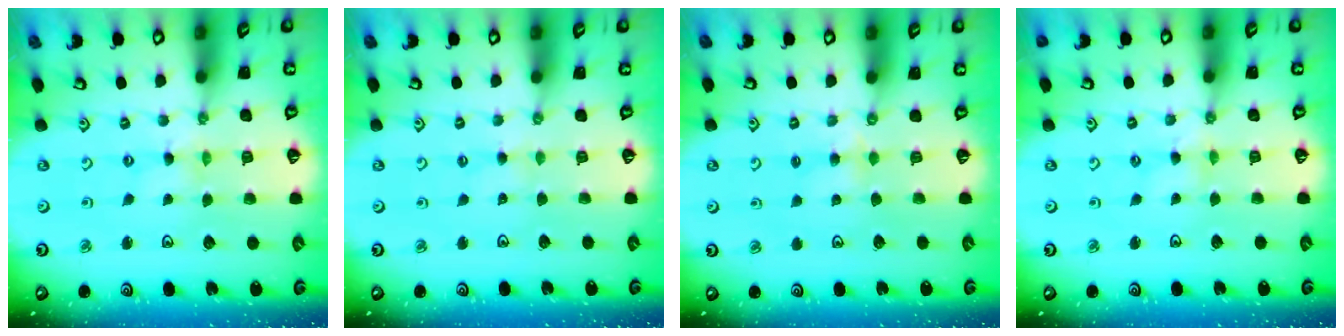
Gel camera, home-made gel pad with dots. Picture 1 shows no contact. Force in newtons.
{"total": 1.4, "press": 1.4, "slide": 0.2}
{"total": 2.7, "press": 2.7, "slide": 0.4}
{"total": 0.7, "press": 0.7, "slide": 0.2}